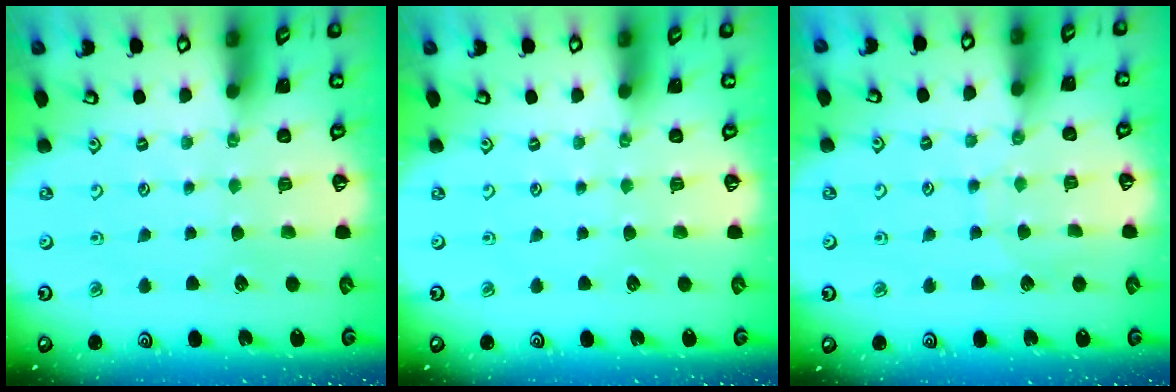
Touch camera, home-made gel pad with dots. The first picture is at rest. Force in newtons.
{"total": 0.0}
{"total": 5.6, "press": 5.6, "slide": 0.5}